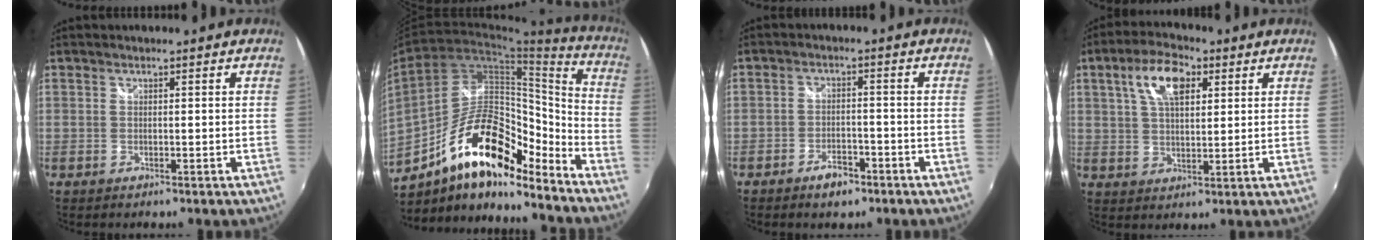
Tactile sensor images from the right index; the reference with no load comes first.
{"total": 21.1, "force": [-14.2, 7.9, 13.5], "torque": [-0.228, 0.019, -0.239]}
{"total": 4.7, "force": [-3.4, 2.3, 2.3], "torque": [-0.055, 0.001, -0.051]}
{"total": 9.5, "force": [3.8, 4.6, 7.4], "torque": [-0.137, 0.022, 0.065]}